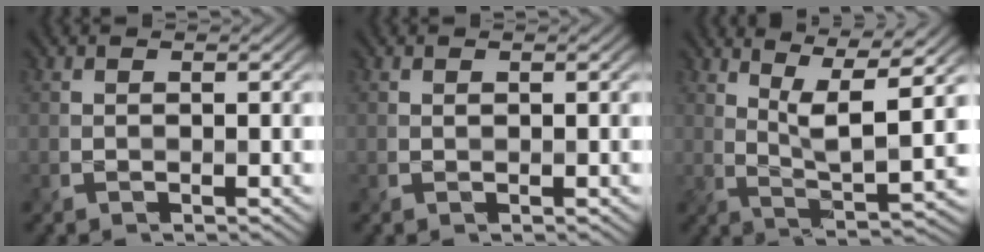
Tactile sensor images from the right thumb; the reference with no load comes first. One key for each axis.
{"total": 0.0}
{"total": 8.6, "fx": 3.9, "fy": 1.9, "fz": 7.4, "tx": -0.136, "ty": 0.006, "tz": 0.078}